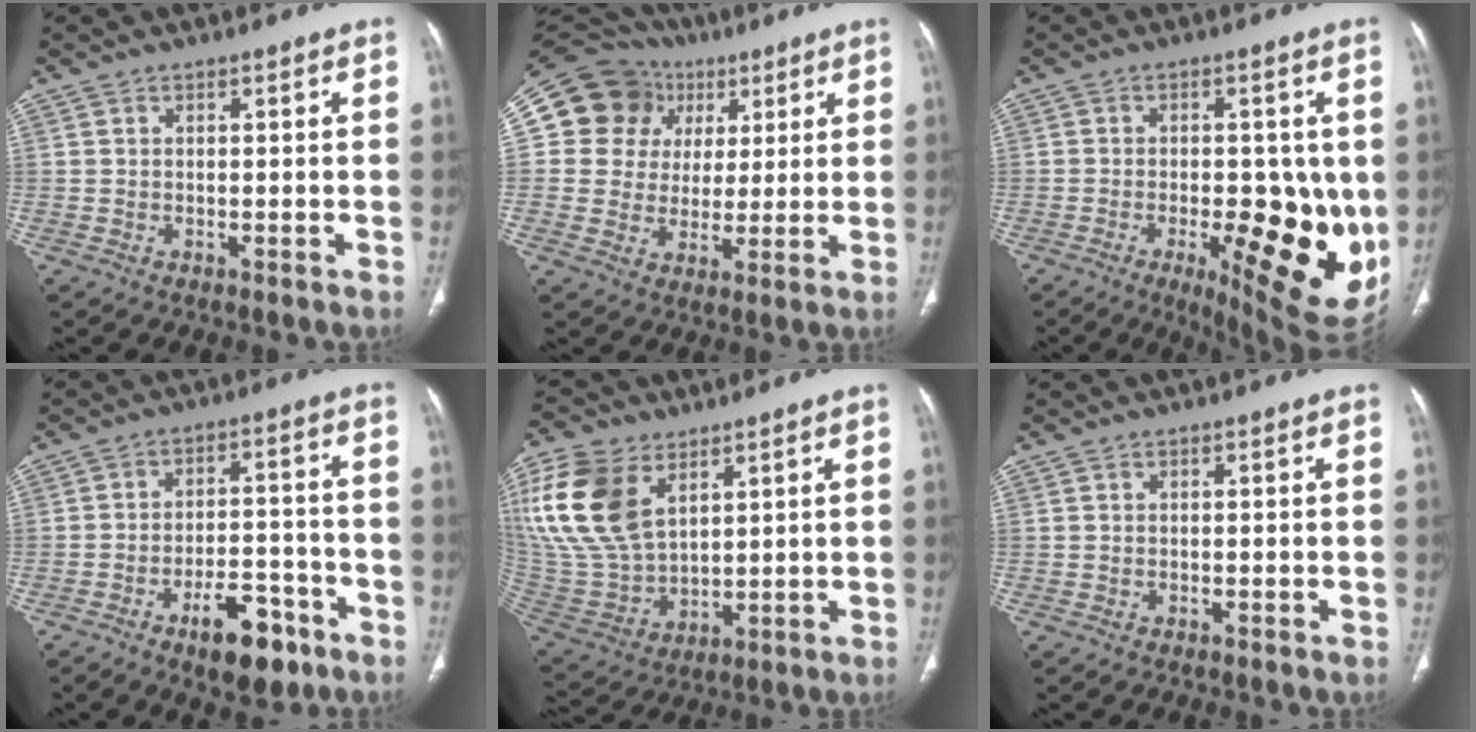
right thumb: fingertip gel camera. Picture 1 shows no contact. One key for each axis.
{"total": 16.4, "fx": 5.1, "fy": 14.8, "fz": 4.9, "tx": -0.059, "ty": 0.031, "tz": 0.094}
{"total": 18.7, "fx": -3.5, "fy": 7.3, "fz": 16.9, "tx": -0.184, "ty": -0.020, "tz": -0.020}
{"total": 10.7, "fx": -6.2, "fy": 4.9, "fz": 7.2, "tx": -0.086, "ty": 0.036, "tz": -0.090}
{"total": 20.5, "fx": 8.6, "fy": 12.6, "fz": 13.6, "tx": -0.298, "ty": -0.024, "tz": 0.178}
{"total": 0.0}